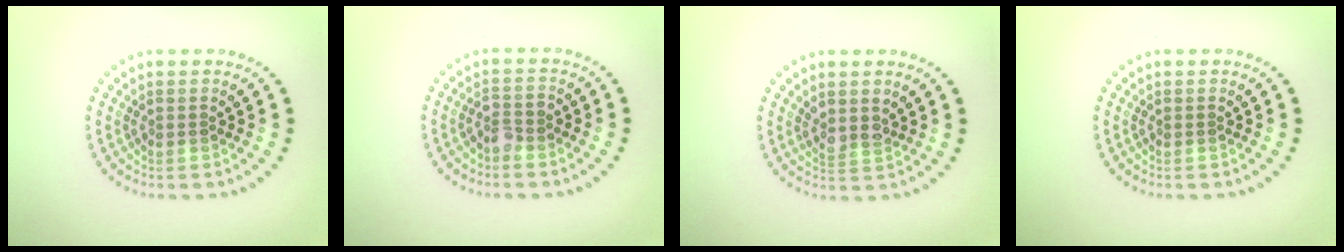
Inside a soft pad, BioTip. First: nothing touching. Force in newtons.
{"total": 1.6, "press": 1.4, "slide": 0.9}
{"total": 1.8, "press": 1.6, "slide": 0.9}
{"total": 0.0}